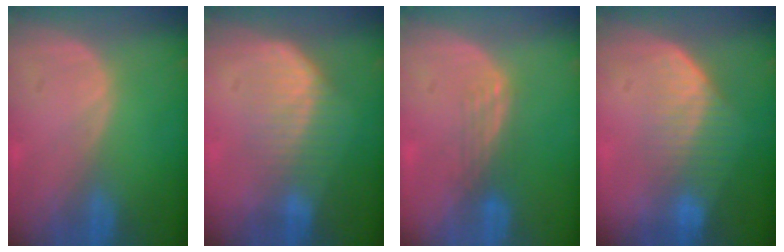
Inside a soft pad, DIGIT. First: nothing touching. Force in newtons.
{"total": 7.1, "press": 6.2, "slide": 3.5}
{"total": 3.1, "press": 2.6, "slide": 1.7}
{"total": 7.2, "press": 6.1, "slide": 3.8}